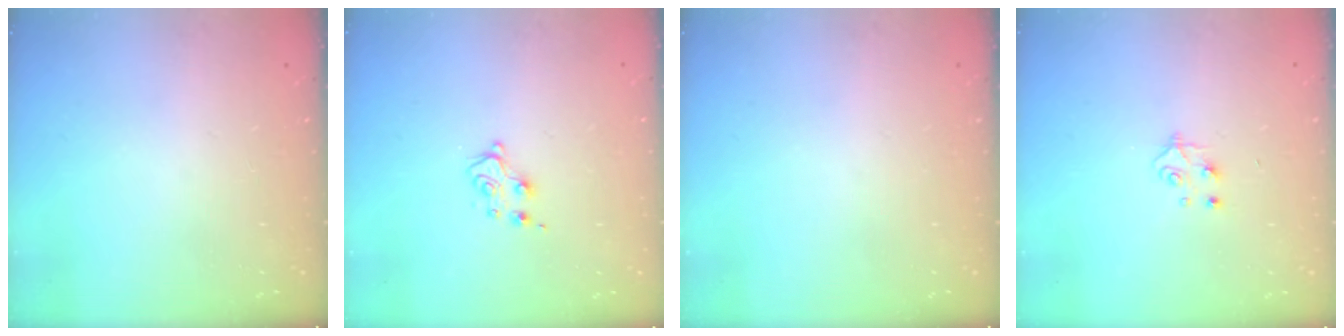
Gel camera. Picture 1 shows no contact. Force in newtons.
{"total": 5.4, "press": 5.4, "slide": 0.7}
{"total": 0.0}
{"total": 5.5, "press": 5.5, "slide": 0.6}